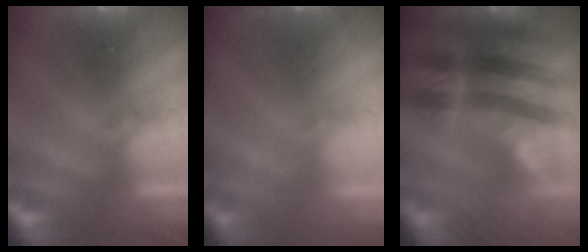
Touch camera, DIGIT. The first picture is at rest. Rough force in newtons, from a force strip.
{"total": 1.8}
{"total": 6.7}